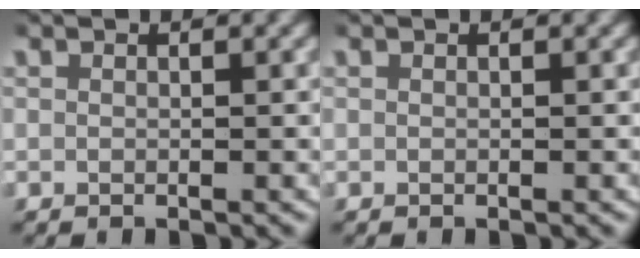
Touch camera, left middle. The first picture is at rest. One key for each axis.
{"total": 0.0}